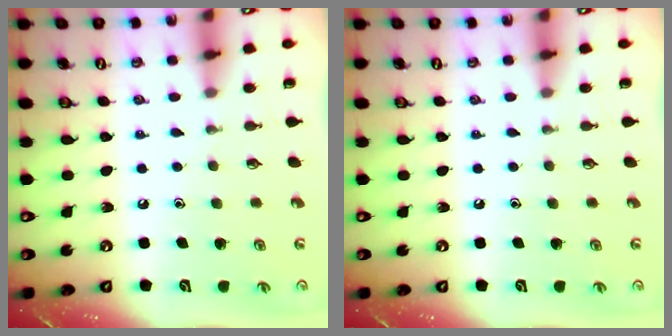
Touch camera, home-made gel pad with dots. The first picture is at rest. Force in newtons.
{"total": 0.0}